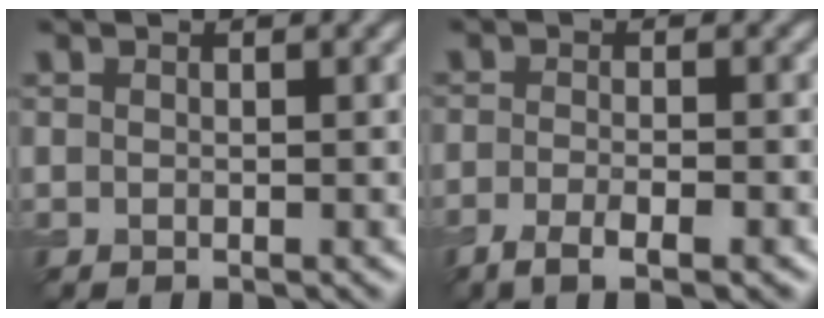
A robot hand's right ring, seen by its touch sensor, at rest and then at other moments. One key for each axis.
{"total": 3.8, "fx": -2.1, "fy": 0.9, "fz": 3.0, "tx": -0.054, "ty": -0.006, "tz": -0.041}